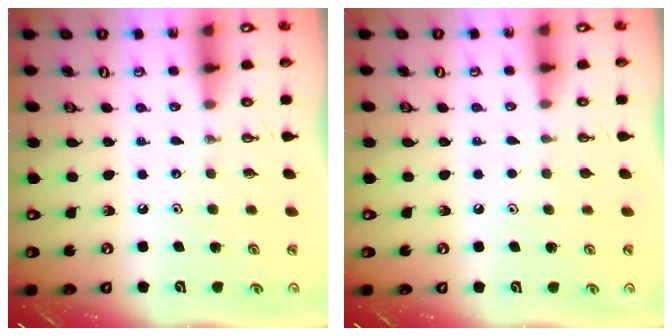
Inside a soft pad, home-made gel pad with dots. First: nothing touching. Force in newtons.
{"total": 0.5, "press": 0.0, "slide": 0.5}